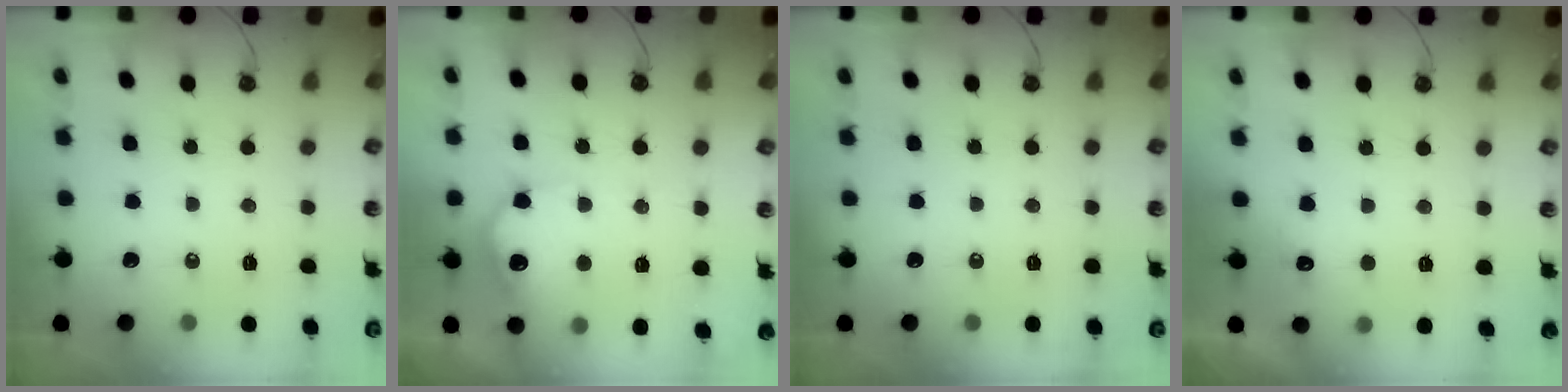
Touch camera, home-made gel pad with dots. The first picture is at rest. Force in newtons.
{"total": 14.7, "press": 14.7, "slide": 0.7}
{"total": 0.0}
{"total": 6.2, "press": 6.1, "slide": 1.3}